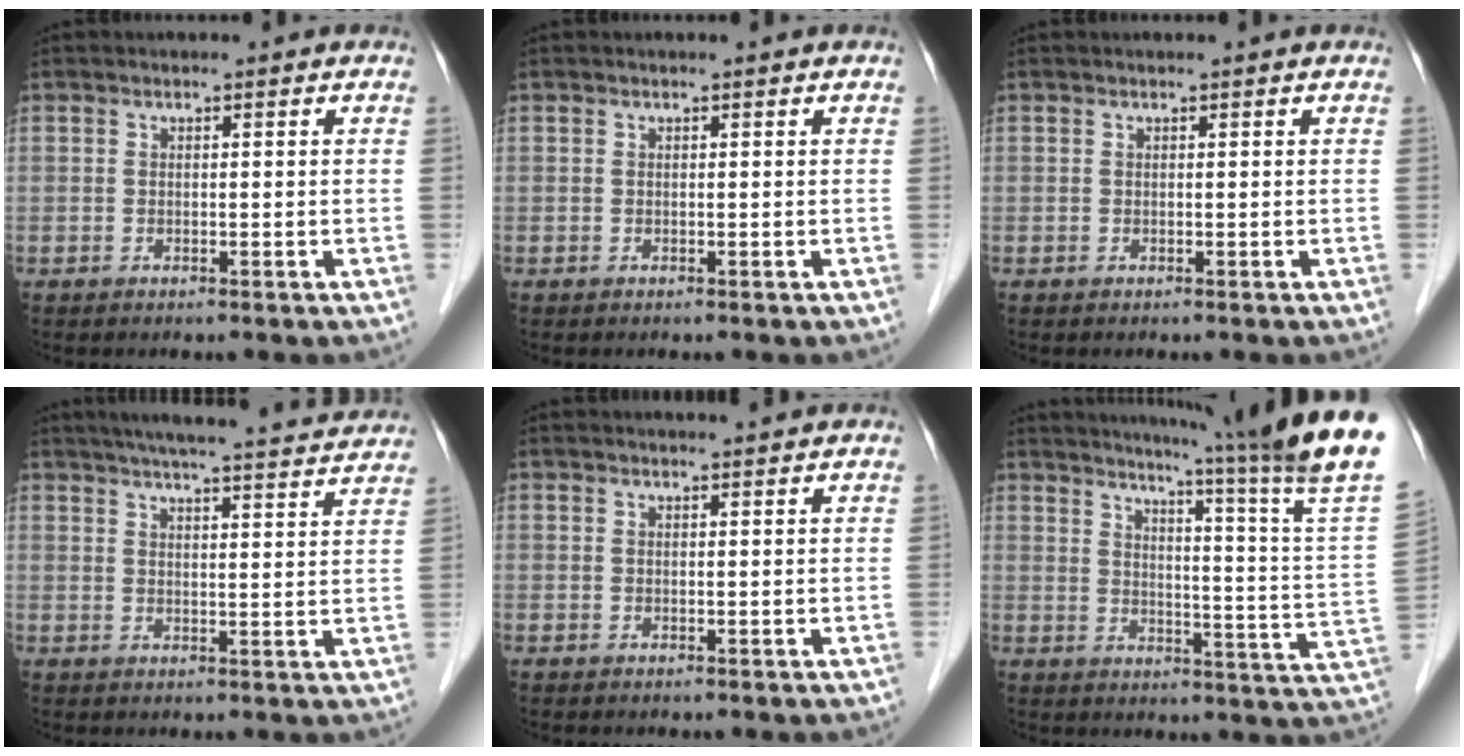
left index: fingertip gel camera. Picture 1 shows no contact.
{"total": 0.0}
{"total": 0.0}
{"total": 20.0, "force": [18.3, 0.8, 7.9], "torque": [-0.118, 0.006, 0.231]}
{"total": 2.8, "force": [2.6, -0.5, 0.7], "torque": [-0.011, 0.008, 0.033]}
{"total": 22.5, "force": [17.8, -3.5, 13.3], "torque": [-0.196, -0.081, 0.217]}